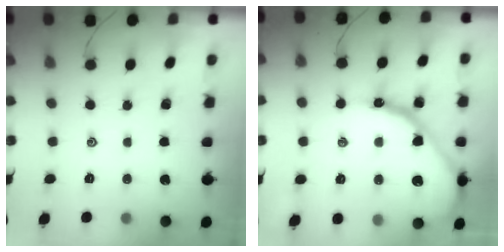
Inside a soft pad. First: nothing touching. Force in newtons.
{"total": 17.3, "press": 17.3, "slide": 1.3}